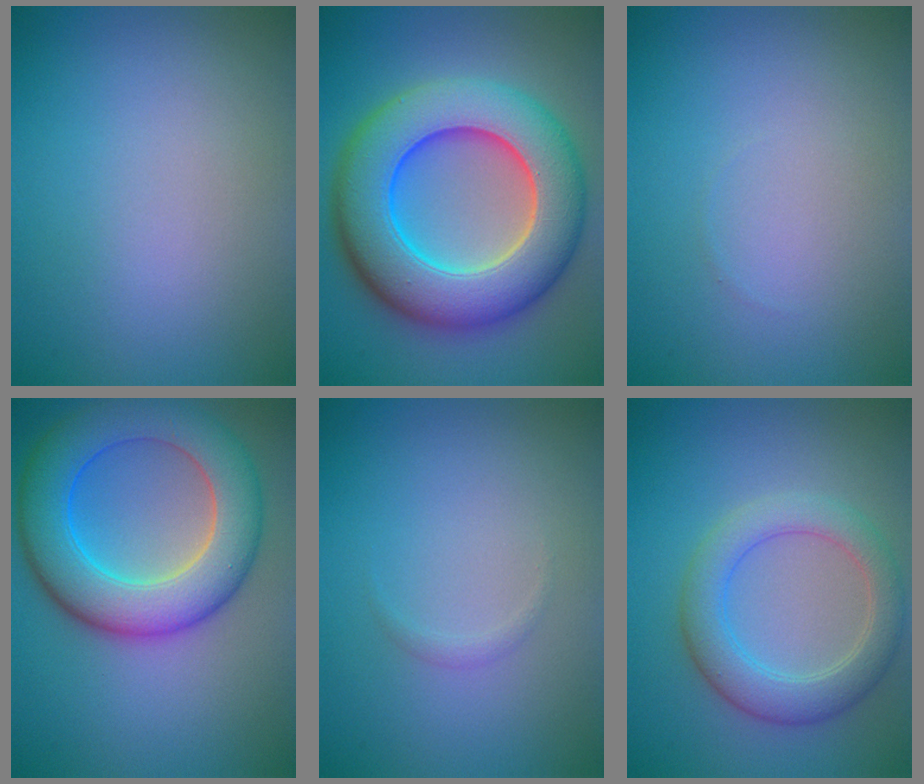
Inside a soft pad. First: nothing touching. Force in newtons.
{"total": 12.6, "press": 12.5, "slide": 0.5}
{"total": 0.0}
{"total": 9.2, "press": 9.2, "slide": 0.2}
{"total": 0.6, "press": 0.6, "slide": 0.0}
{"total": 4.4, "press": 4.4, "slide": 0.1}